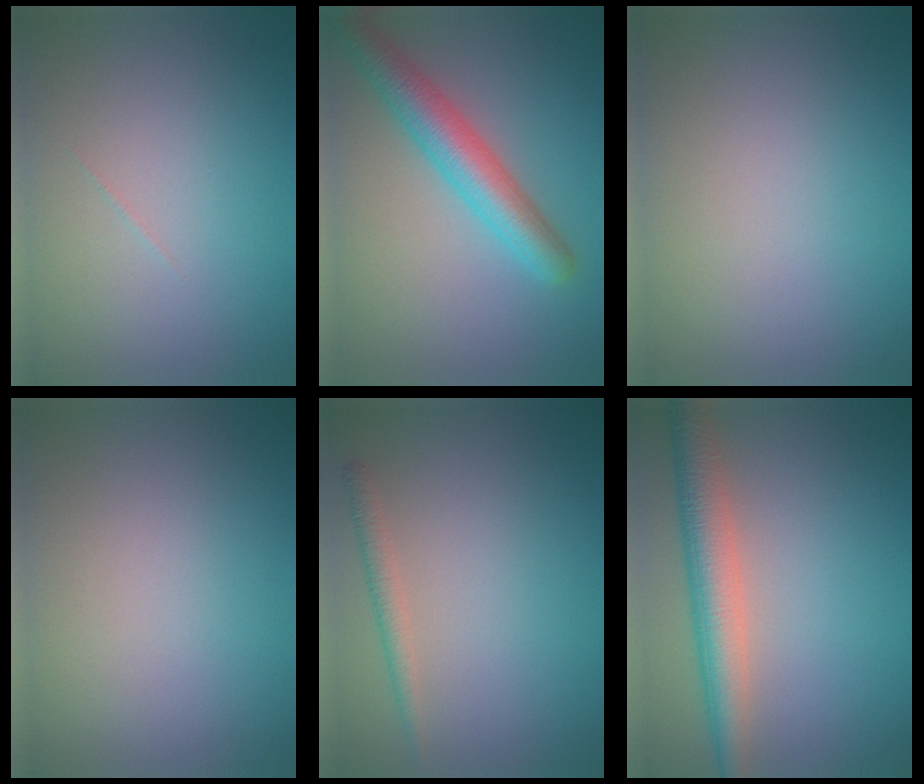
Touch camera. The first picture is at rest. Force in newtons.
{"total": 5.0, "press": 5.0, "slide": 0.3}
{"total": 0.0}
{"total": 0.0}
{"total": 1.5, "press": 1.5, "slide": 0.1}
{"total": 5.1, "press": 5.1, "slide": 0.3}